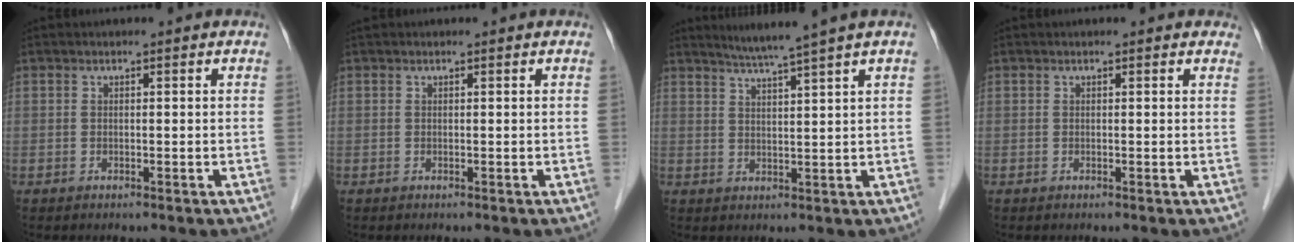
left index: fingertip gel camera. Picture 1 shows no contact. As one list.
[{"total": 0.0}, {"total": 5.1, "force": [3.9, -1.6, 2.9], "torque": [-0.048, -0.001, 0.071]}, {"total": 1.8, "force": [1.6, 0.6, 0.7], "torque": [-0.008, 0.005, 0.006]}]